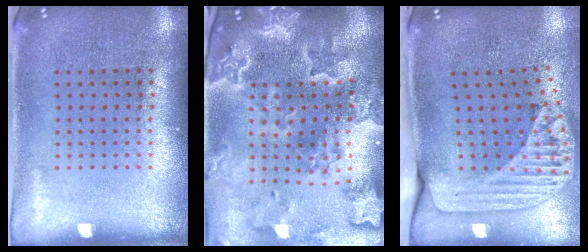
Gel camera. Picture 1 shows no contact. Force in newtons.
{"total": 4.7, "press": 3.8, "slide": 2.8}
{"total": 2.3, "press": 1.7, "slide": 1.5}